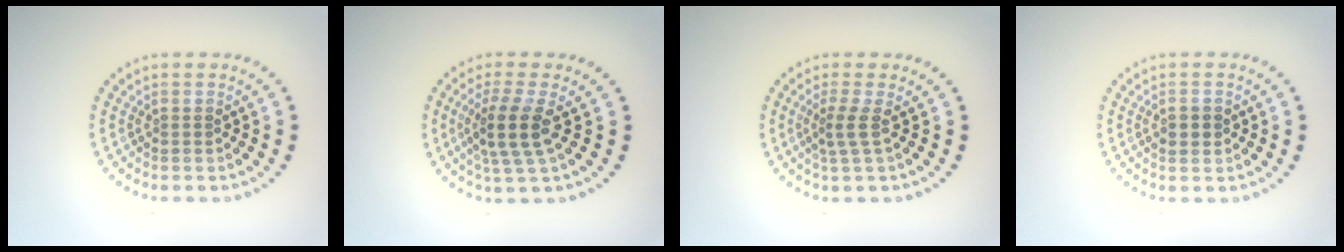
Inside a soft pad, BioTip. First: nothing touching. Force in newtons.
{"total": 3.5, "press": 2.7, "slide": 2.2}
{"total": 1.9, "press": 1.2, "slide": 1.5}
{"total": 2.0, "press": 2.0, "slide": 0.1}